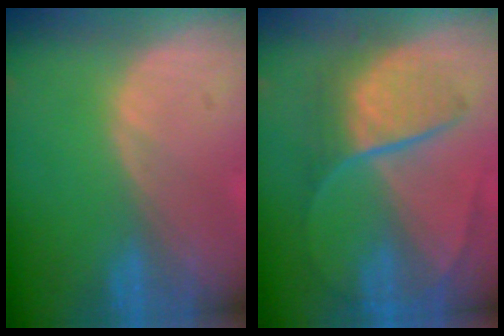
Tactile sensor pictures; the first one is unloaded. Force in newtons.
{"total": 8.8, "press": 7.6, "slide": 4.6}